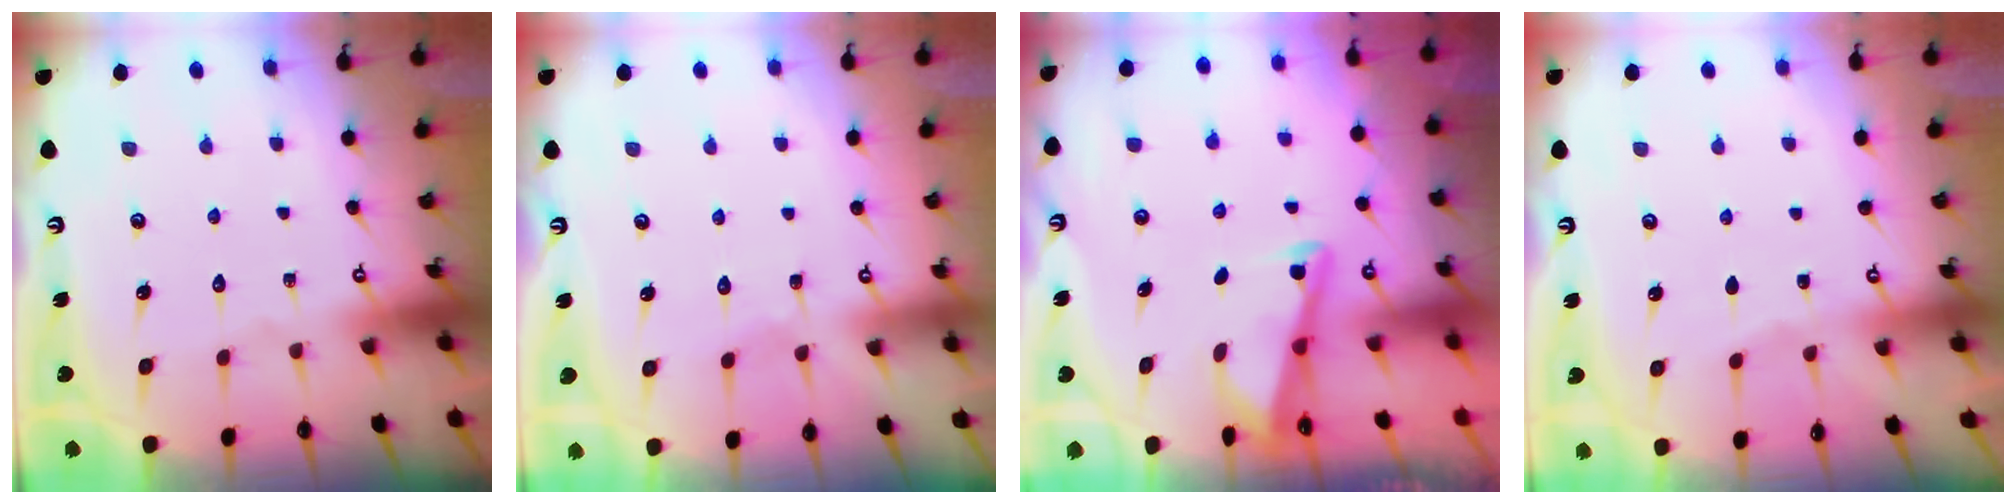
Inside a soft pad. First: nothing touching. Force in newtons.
{"total": 2.9, "press": 2.9, "slide": 0.4}
{"total": 2.9, "press": 2.9, "slide": 0.4}
{"total": 2.2, "press": 2.2, "slide": 0.3}